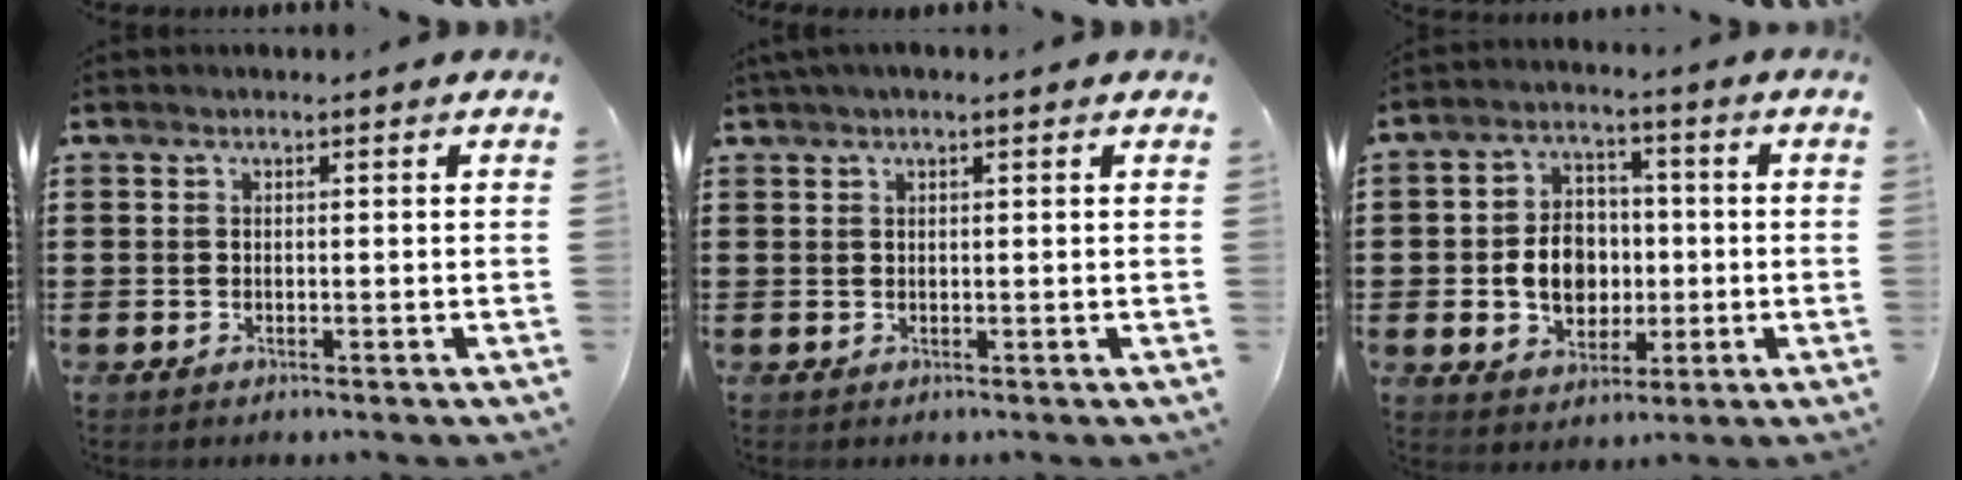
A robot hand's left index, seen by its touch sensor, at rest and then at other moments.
{"total": 1.2, "force": [0.6, 0.0, 1.0], "torque": [-0.020, 0.001, 0.012]}
{"total": 7.7, "force": [-0.6, 6.3, 4.4], "torque": [-0.085, 0.011, -0.013]}